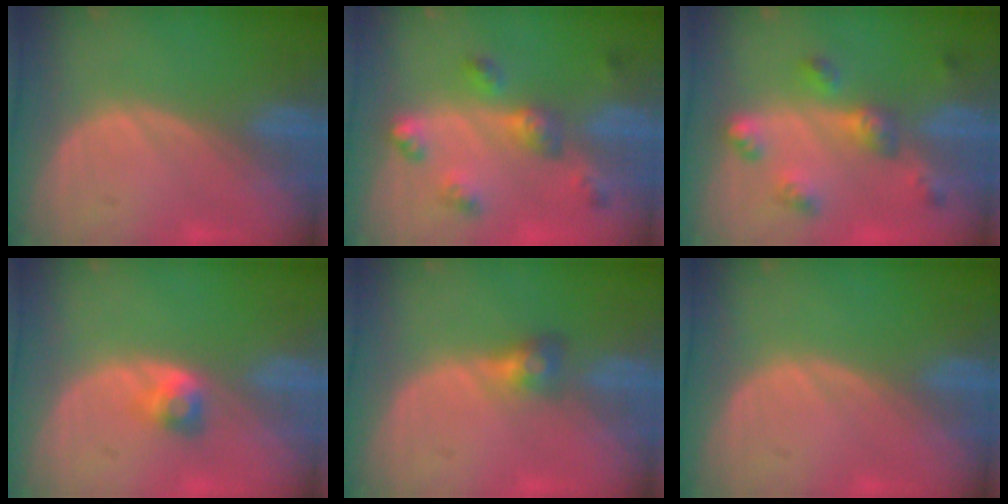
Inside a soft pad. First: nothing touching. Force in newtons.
{"total": 6.1, "press": 5.7, "slide": 2.2}
{"total": 6.5, "press": 5.7, "slide": 3.0}
{"total": 2.6, "press": 2.3, "slide": 1.2}
{"total": 2.8, "press": 2.7, "slide": 0.9}
{"total": 0.0}